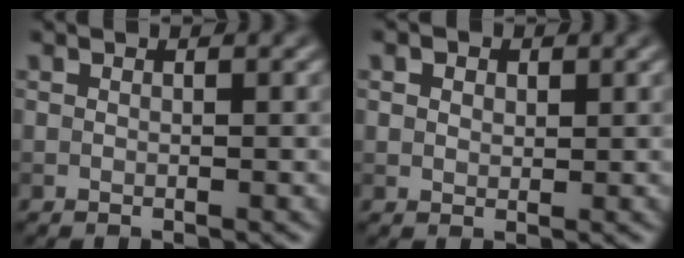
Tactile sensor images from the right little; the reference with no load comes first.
{"total": 2.4, "force": [1.3, 1.7, 1.1], "torque": [-0.027, 0.010, 0.013]}